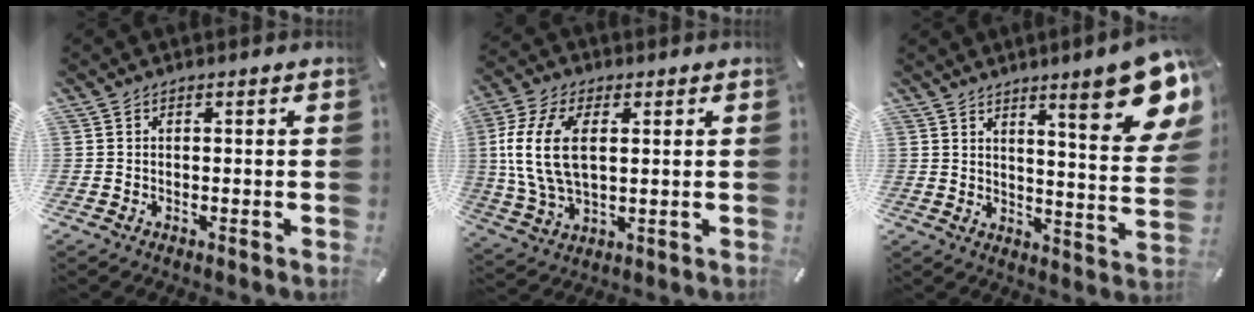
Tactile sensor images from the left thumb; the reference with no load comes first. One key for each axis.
{"total": 13.0, "fx": 2.2, "fy": 7.7, "fz": 10.2, "tx": -0.238, "ty": 0.001, "tz": 0.037}
{"total": 16.9, "fx": 9.8, "fy": 3.5, "fz": 13.4, "tx": -0.180, "ty": -0.069, "tz": 0.149}